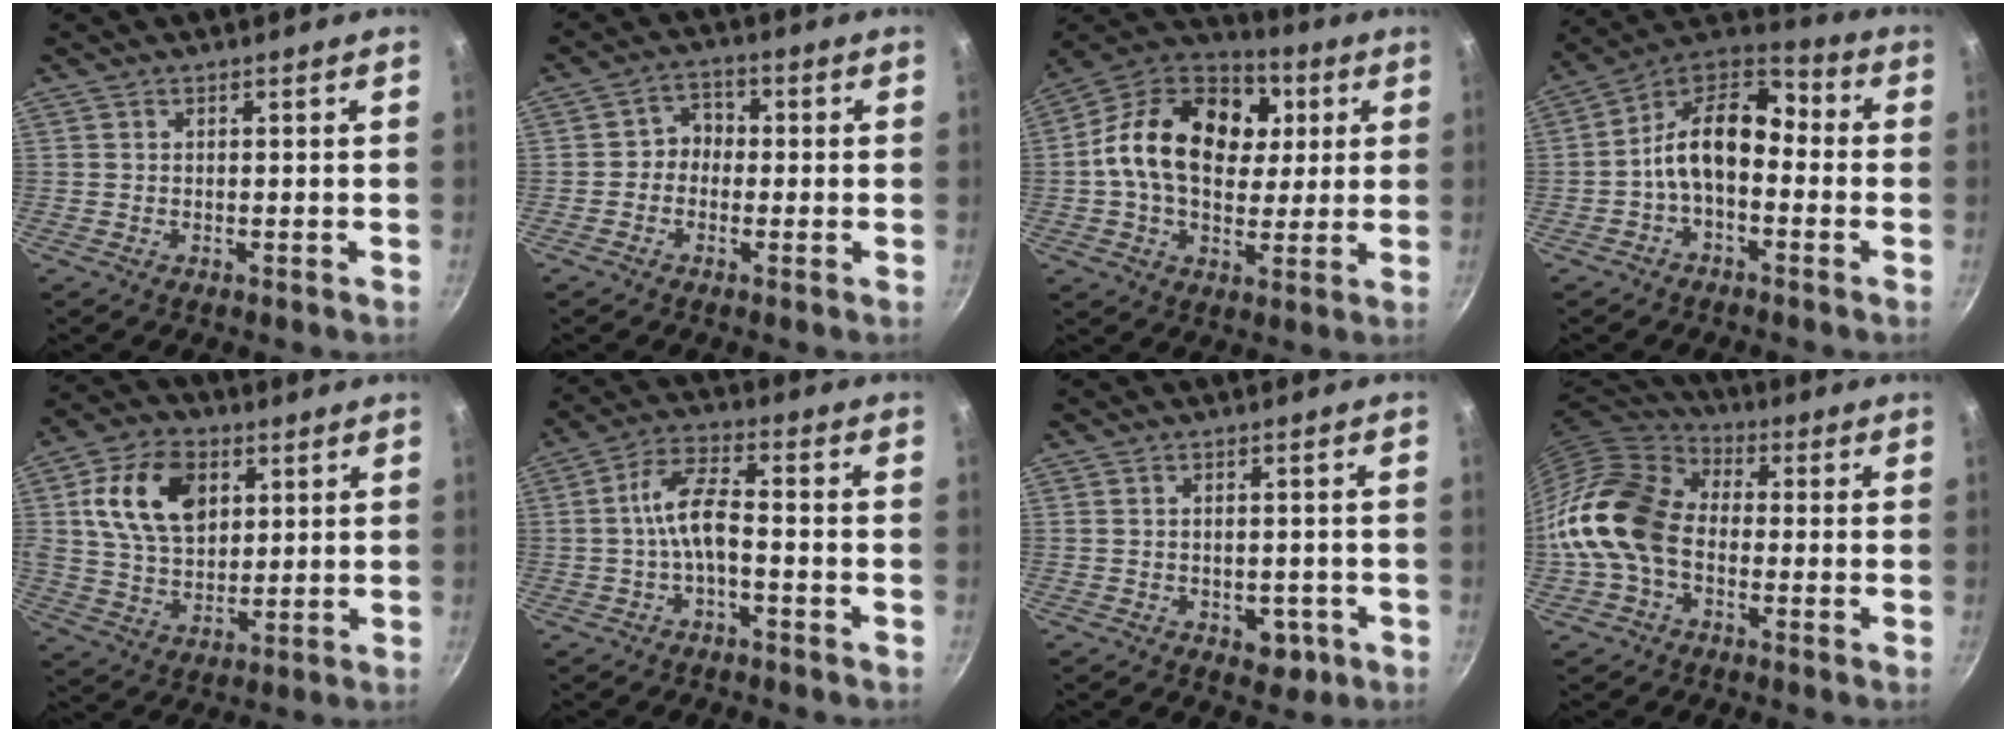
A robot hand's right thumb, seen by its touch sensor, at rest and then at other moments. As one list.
[{"total": 4.2, "force": [-0.6, 3.7, 2.0], "torque": [-0.003, 0.018, -0.023]}, {"total": 21.9, "force": [3.7, 15.4, 15.1], "torque": [-0.234, 0.016, 0.044]}, {"total": 13.6, "force": [-1.9, 8.5, 10.4], "torque": [-0.161, 0.055, -0.055]}, {"total": 14.9, "force": [4.5, 10.1, 10.1], "torque": [-0.160, -0.005, 0.078]}, {"total": 7.2, "force": [-2.0, 2.8, 6.4], "torque": [-0.124, 0.035, -0.045]}, {"total": 4.5, "force": [-1.7, 3.0, 2.9], "torque": [-0.021, 0.010, -0.011]}, {"total": 15.2, "force": [-2.5, 10.9, 10.3], "torque": [-0.174, 0.039, -0.071]}]